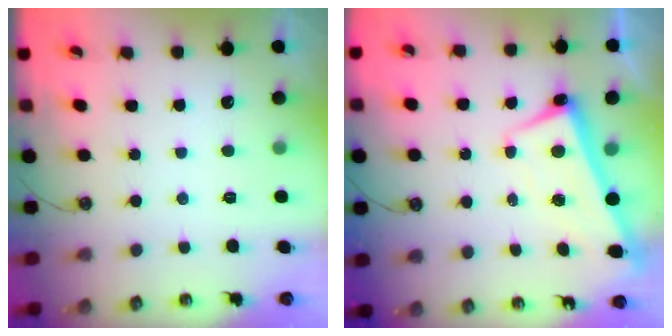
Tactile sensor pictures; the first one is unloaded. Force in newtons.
{"total": 2.7, "press": 2.7, "slide": 0.5}